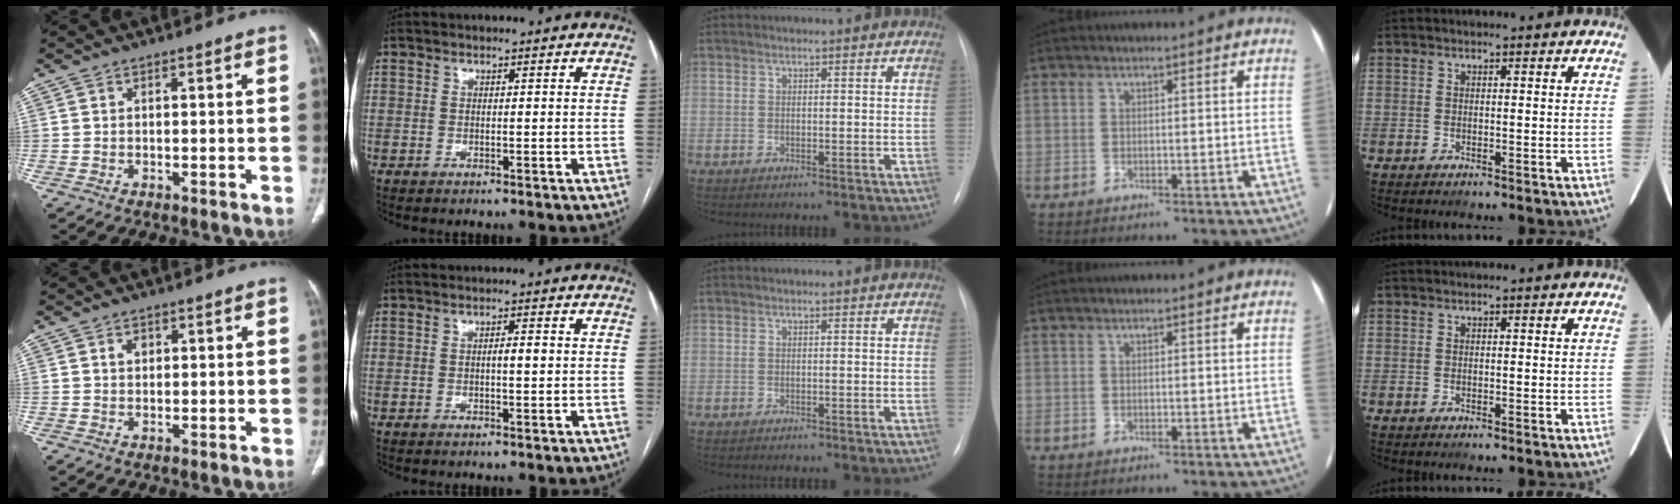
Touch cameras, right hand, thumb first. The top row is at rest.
{"thumb": {"total": 1.7, "force": [0.6, 1.3, 0.9], "torque": [-0.009, 0.000, 0.009]}, "index": {"total": 1.7, "force": [0.0, 0.2, 1.7], "torque": [-0.028, 0.003, 0.000]}}